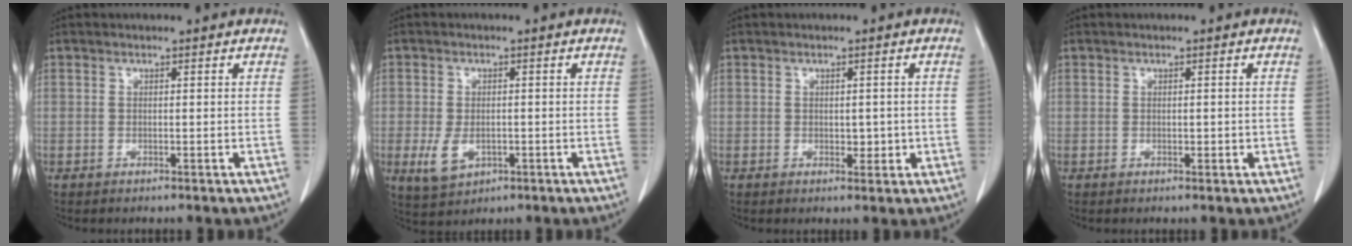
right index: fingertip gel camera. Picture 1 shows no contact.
{"total": 4.8, "force": [-1.4, 3.2, 3.3], "torque": [-0.069, -0.006, -0.014]}
{"total": 2.0, "force": [-0.1, 1.3, 1.5], "torque": [-0.017, 0.001, 0.004]}
{"total": 0.9, "force": [-0.1, 0.5, 0.7], "torque": [-0.008, 0.000, 0.002]}